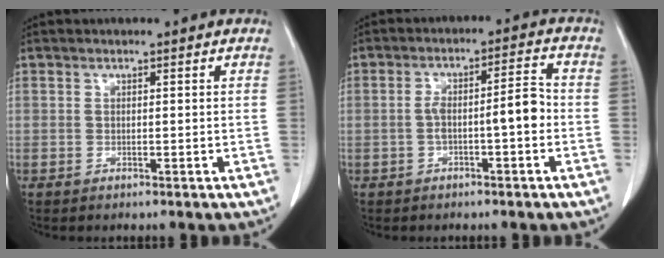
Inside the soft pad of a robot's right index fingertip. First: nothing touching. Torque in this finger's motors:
{"motor_torque": [0.64, -0.19, 0.27, 0.09]}